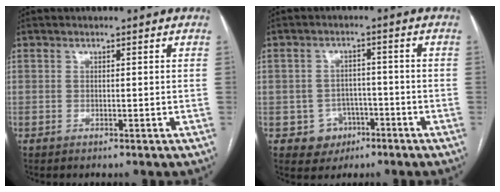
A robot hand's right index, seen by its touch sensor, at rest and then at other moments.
{"total": 3.8, "force": [-1.6, 3.4, 0.6], "torque": [0.001, 0.011, -0.018]}